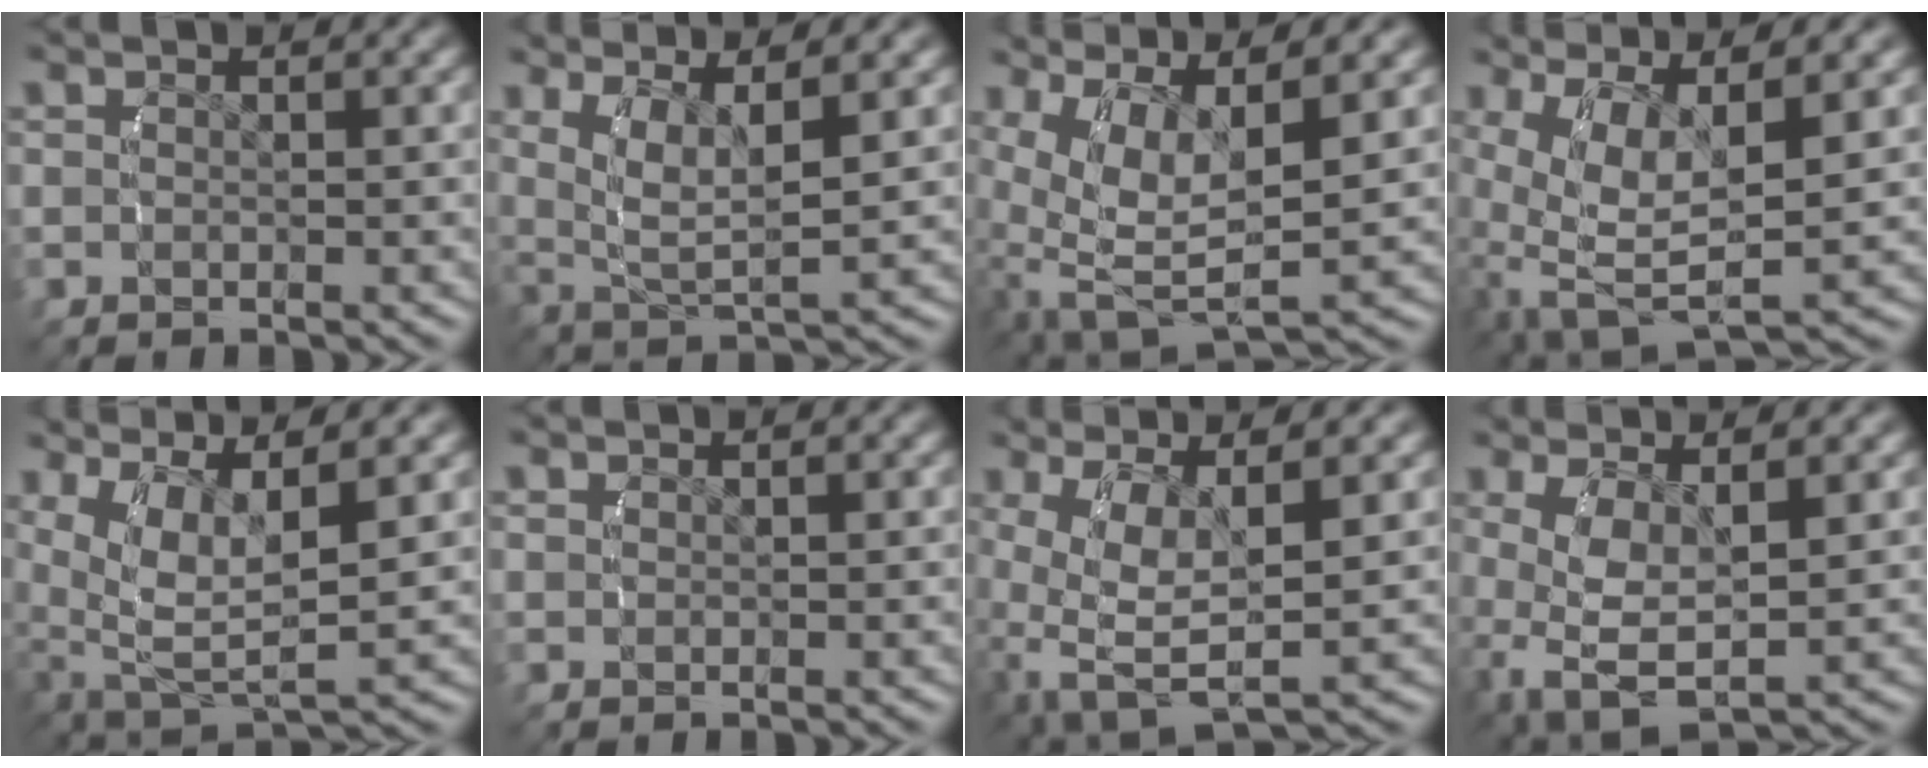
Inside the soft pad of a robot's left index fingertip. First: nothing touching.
{"total": 5.1, "force": [2.2, 1.7, 4.2], "torque": [-0.083, -0.019, 0.054]}
{"total": 9.7, "force": [-0.7, 6.0, 7.6], "torque": [-0.163, -0.056, 0.020]}
{"total": 8.8, "force": [-0.5, 5.2, 7.0], "torque": [-0.161, -0.052, 0.023]}
{"total": 7.7, "force": [0.7, 4.4, 6.3], "torque": [-0.140, -0.051, 0.045]}
{"total": 0.0}
{"total": 6.9, "force": [-0.8, 4.2, 5.5], "torque": [-0.137, -0.048, 0.013]}
{"total": 6.3, "force": [-1.1, 4.1, 4.6], "torque": [-0.131, -0.042, 0.006]}